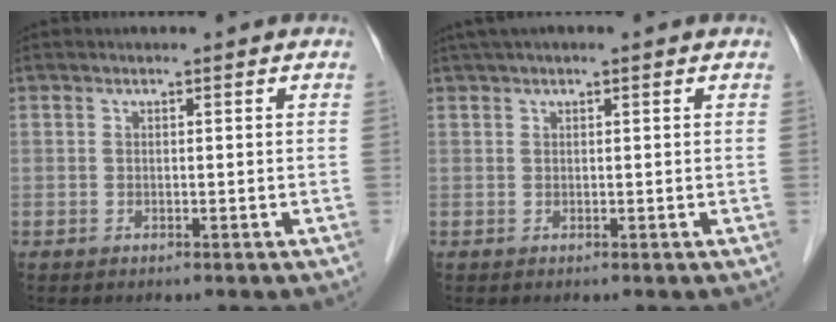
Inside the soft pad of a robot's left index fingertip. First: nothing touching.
{"total": 1.8, "force": [1.0, 0.4, 1.4], "torque": [-0.031, 0.019, 0.014]}